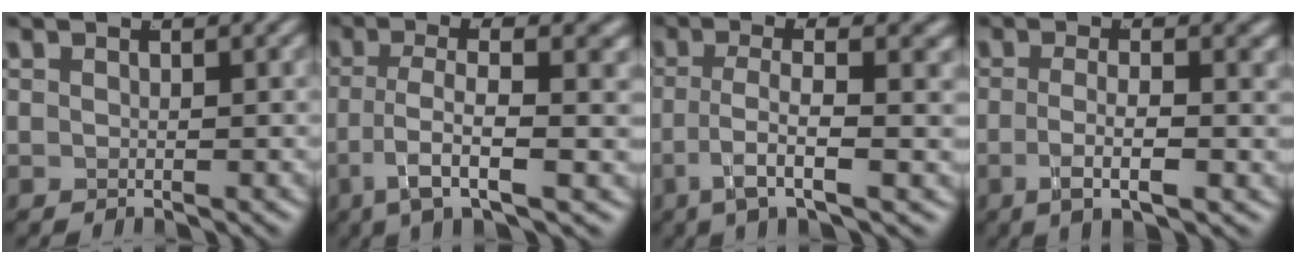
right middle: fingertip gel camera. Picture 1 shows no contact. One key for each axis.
{"total": 6.7, "fx": -1.2, "fy": 2.1, "fz": 6.3, "tx": -0.107, "ty": -0.015, "tz": -0.013}
{"total": 5.8, "fx": -1.1, "fy": 1.5, "fz": 5.5, "tx": -0.095, "ty": -0.012, "tz": -0.015}
{"total": 4.3, "fx": -1.2, "fy": 0.8, "fz": 4.1, "tx": -0.069, "ty": -0.016, "tz": -0.016}